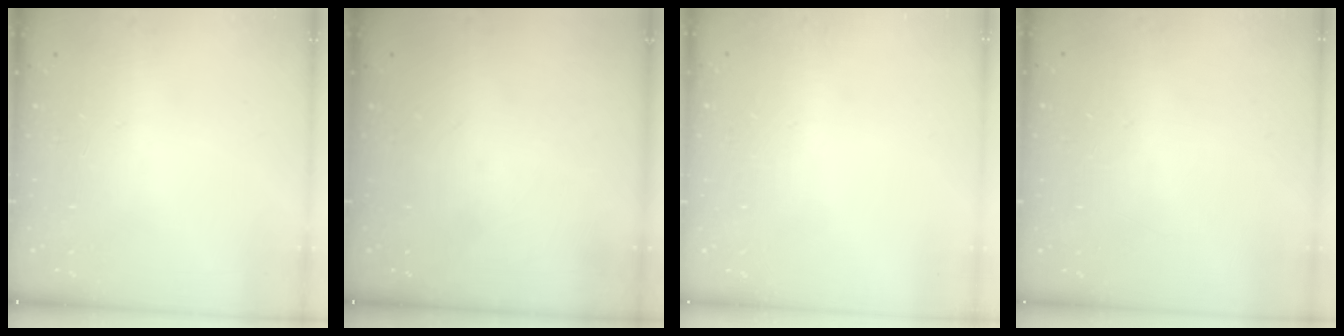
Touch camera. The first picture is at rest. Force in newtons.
{"total": 0.0}
{"total": 0.0}
{"total": 0.0}